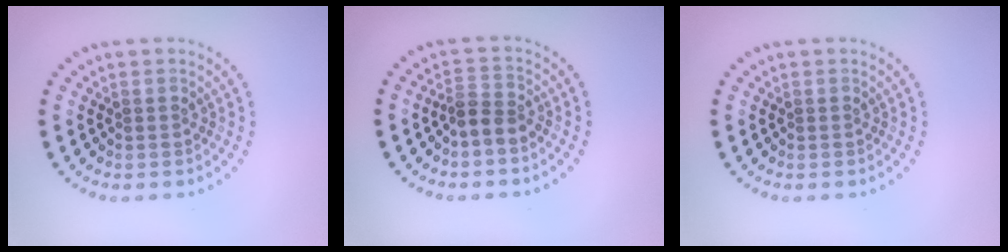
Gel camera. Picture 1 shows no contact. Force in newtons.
{"total": 2.2, "press": 1.8, "slide": 1.3}
{"total": 0.0}